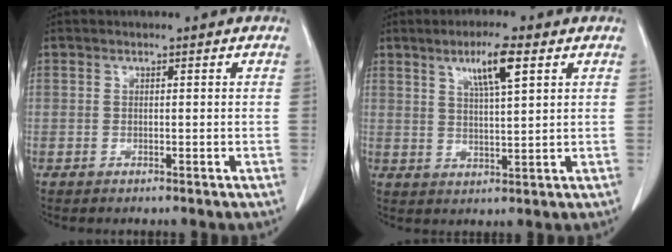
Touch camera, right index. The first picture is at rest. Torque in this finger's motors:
{"motor_torque": [0.70, 0.51, 0.12, 0.09]}